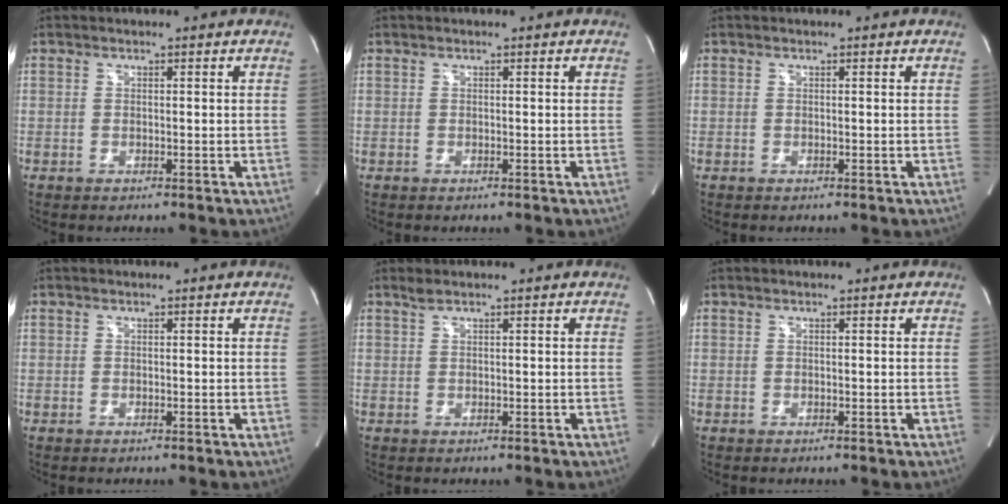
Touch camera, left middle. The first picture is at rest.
{"total": 0.0}
{"total": 0.0}
{"total": 0.0}
{"total": 0.8, "force": [0.7, -0.1, 0.4], "torque": [-0.015, 0.008, 0.018]}
{"total": 0.0}